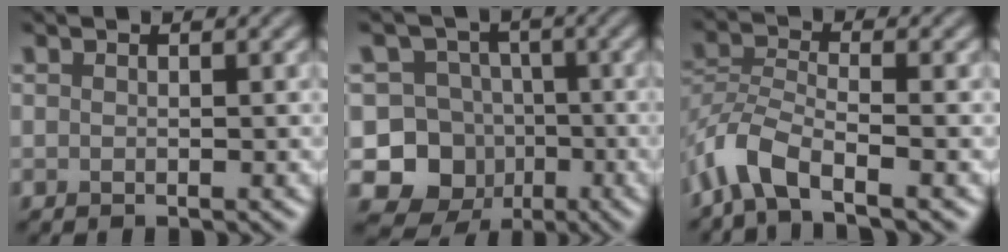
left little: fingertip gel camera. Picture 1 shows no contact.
{"total": 8.1, "force": [-2.3, 7.5, 2.2], "torque": [-0.025, 0.005, -0.062]}
{"total": 5.0, "force": [-3.4, 1.7, 3.3], "torque": [-0.066, -0.002, -0.078]}